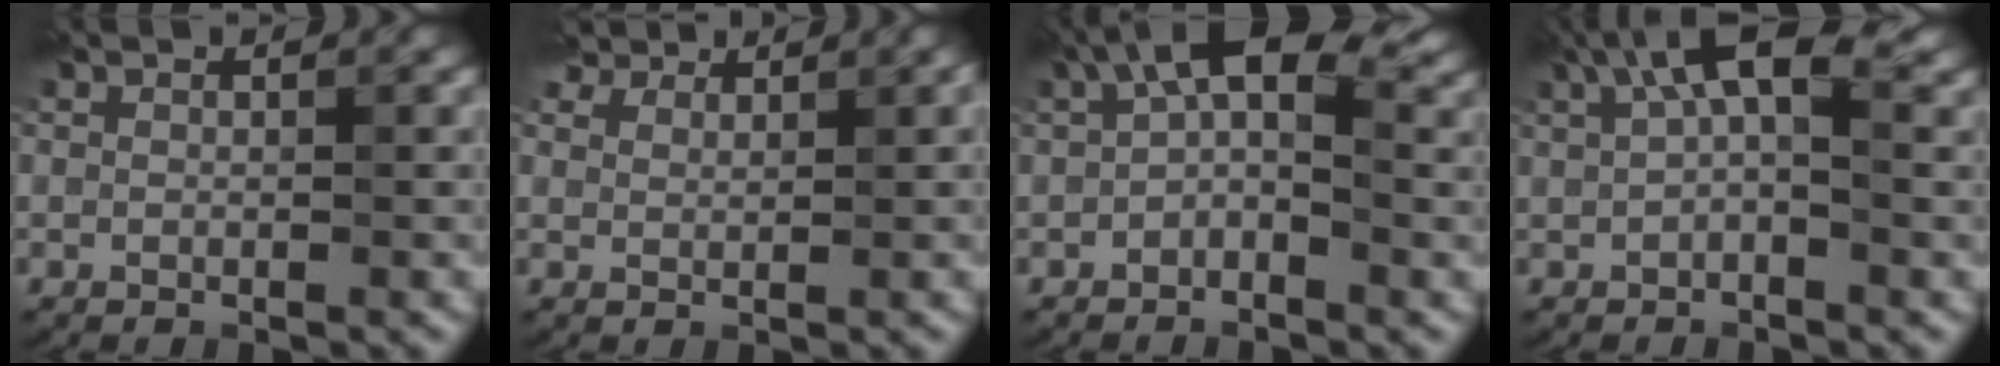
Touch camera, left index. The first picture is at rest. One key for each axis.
{"total": 4.3, "fx": 3.6, "fy": 1.9, "fz": 1.6, "tx": -0.038, "ty": 0.006, "tz": 0.060}
{"total": 6.1, "fx": 1.1, "fy": 3.0, "fz": 5.2, "tx": -0.079, "ty": 0.021, "tz": 0.004}
{"total": 5.9, "fx": 2.2, "fy": 2.2, "fz": 5.0, "tx": -0.081, "ty": 0.012, "tz": 0.026}